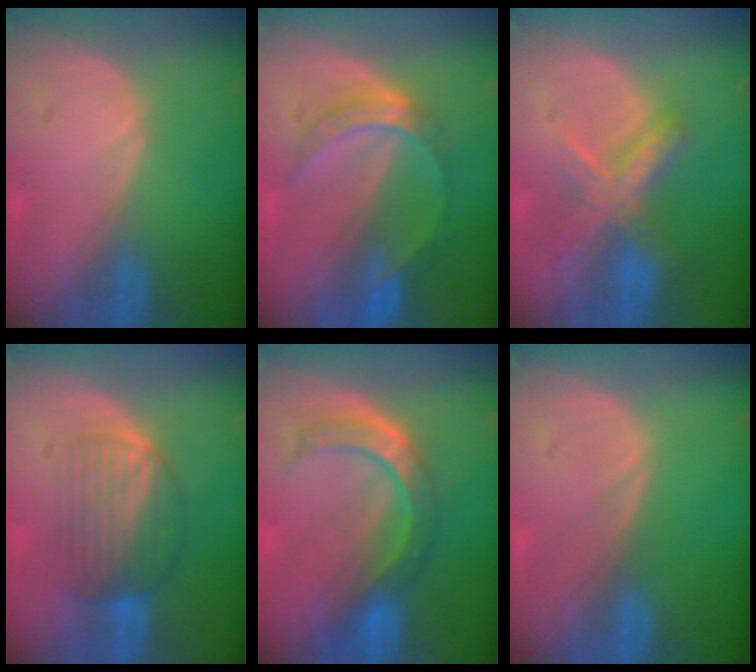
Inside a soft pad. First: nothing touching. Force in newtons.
{"total": 5.2, "press": 5.2, "slide": 0.5}
{"total": 7.3, "press": 6.1, "slide": 3.9}
{"total": 6.7, "press": 6.4, "slide": 1.8}
{"total": 6.9, "press": 6.7, "slide": 1.9}
{"total": 0.0}